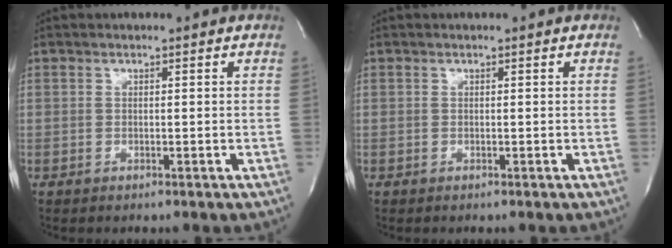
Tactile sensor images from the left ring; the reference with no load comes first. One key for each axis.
{"total": 0.0}